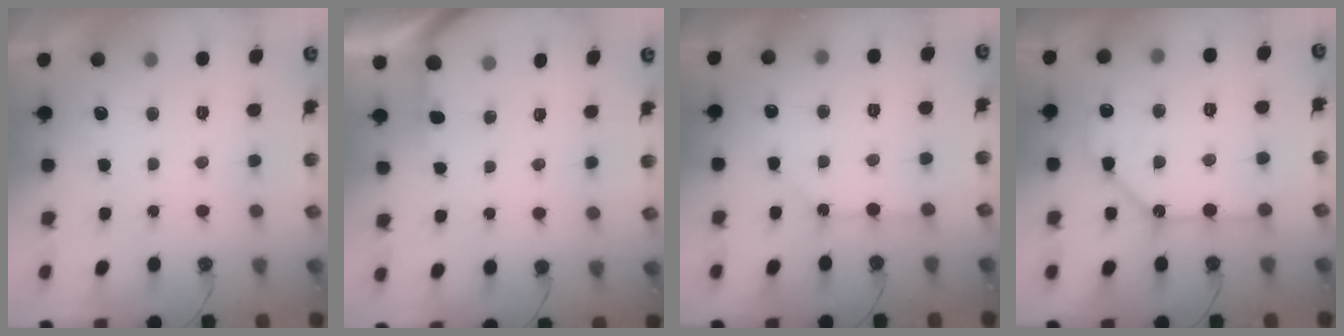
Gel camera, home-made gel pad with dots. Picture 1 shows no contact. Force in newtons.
{"total": 2.5, "press": 2.5, "slide": 0.2}
{"total": 3.5, "press": 3.5, "slide": 0.2}
{"total": 12.8, "press": 12.8, "slide": 1.2}